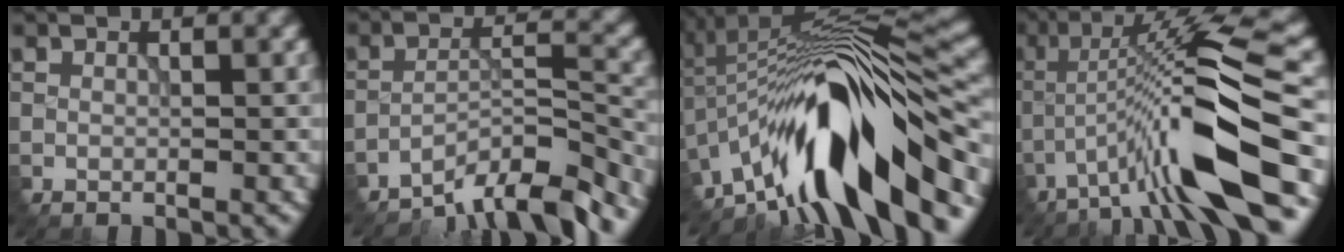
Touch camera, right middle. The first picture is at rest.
{"total": 7.2, "force": [-6.2, 1.0, 3.4], "torque": [-0.051, 0.002, -0.108]}
{"total": 13.1, "force": [-6.6, 3.1, 10.9], "torque": [-0.167, 0.021, -0.110]}
{"total": 11.6, "force": [-4.7, 1.4, 10.5], "torque": [-0.174, 0.021, -0.081]}